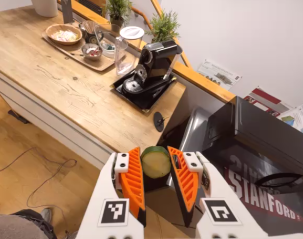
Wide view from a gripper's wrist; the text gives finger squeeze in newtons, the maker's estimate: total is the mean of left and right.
{"total": 10.1, "left": 10.4, "right": 9.9}